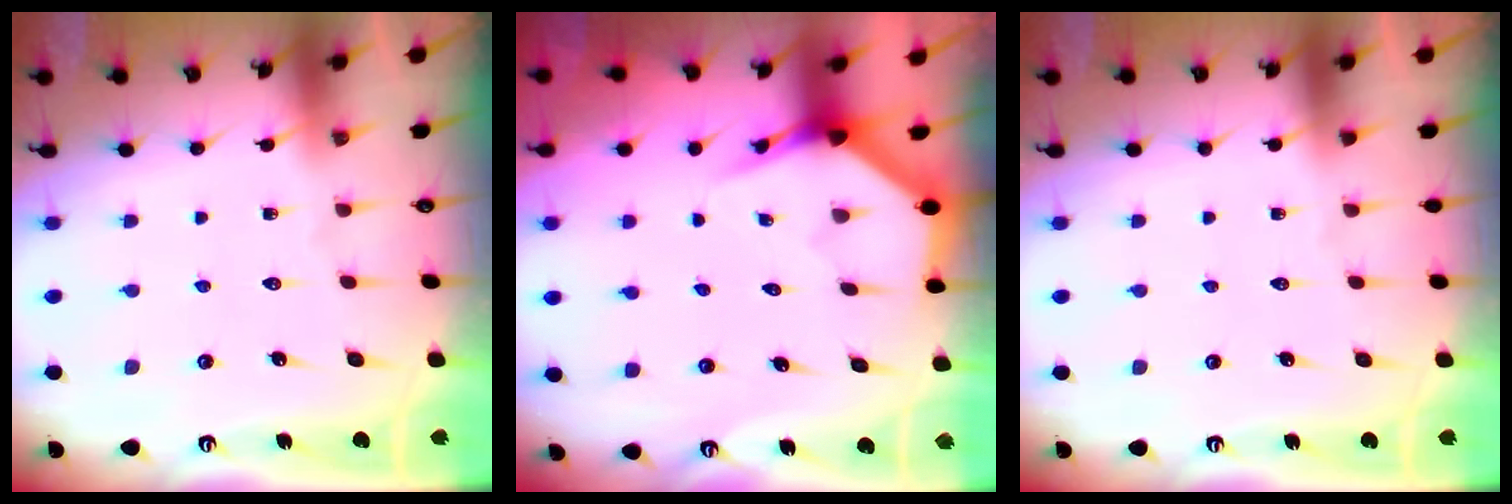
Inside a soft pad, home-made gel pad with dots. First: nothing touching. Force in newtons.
{"total": 4.0, "press": 4.0, "slide": 0.2}
{"total": 0.0}